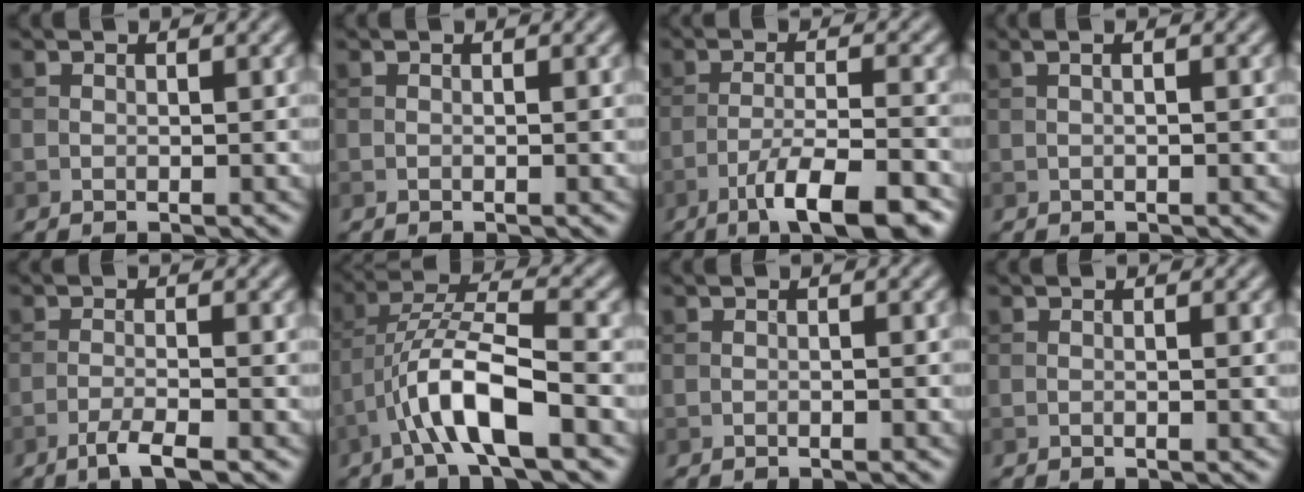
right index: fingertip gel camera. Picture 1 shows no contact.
{"total": 0.0}
{"total": 8.2, "force": [-5.0, 1.6, 6.3], "torque": [-0.099, 0.003, -0.084]}
{"total": 1.4, "force": [0.3, 0.4, 1.3], "torque": [-0.014, -0.007, -0.003]}
{"total": 3.0, "force": [-2.0, 0.4, 2.2], "torque": [-0.039, 0.002, -0.045]}
{"total": 7.5, "force": [-3.5, 1.7, 6.4], "torque": [-0.120, 0.014, -0.070]}
{"total": 1.0, "force": [-0.6, 0.1, 0.8], "torque": [-0.016, 0.002, -0.011]}
{"total": 0.7, "force": [-0.3, 0.1, 0.6], "torque": [-0.009, -0.001, -0.006]}